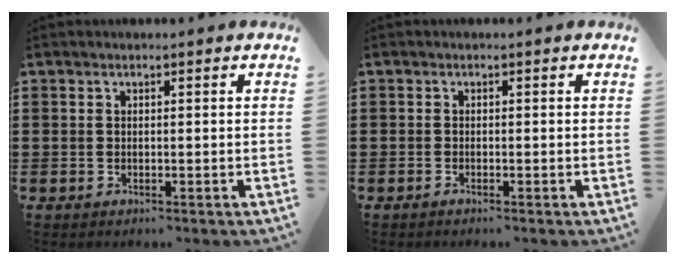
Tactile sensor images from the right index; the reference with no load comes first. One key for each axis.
{"total": 0.7, "fx": -0.6, "fy": -0.2, "fz": 0.1, "tx": -0.003, "ty": -0.004, "tz": -0.012}